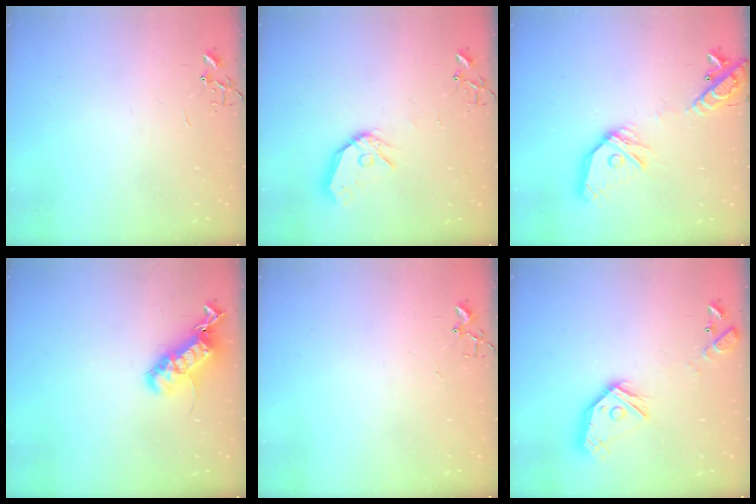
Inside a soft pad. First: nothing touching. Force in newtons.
{"total": 12.0, "press": 11.9, "slide": 1.6}
{"total": 17.8, "press": 17.5, "slide": 3.3}
{"total": 17.9, "press": 17.9, "slide": 0.5}
{"total": 7.3, "press": 7.3, "slide": 0.5}
{"total": 15.8, "press": 15.7, "slide": 1.5}